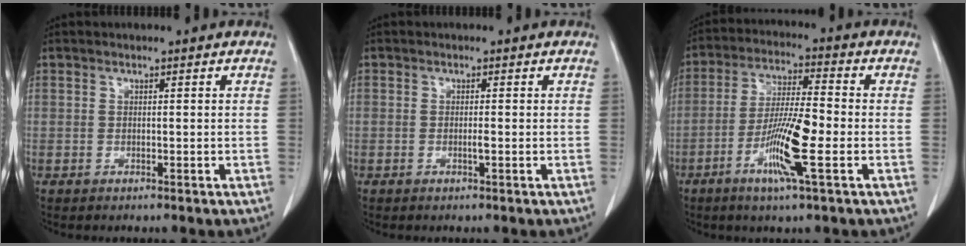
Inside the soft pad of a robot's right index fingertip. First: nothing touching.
{"total": 0.8, "force": [-0.2, 0.0, 0.8], "torque": [-0.018, -0.001, -0.004]}
{"total": 10.6, "force": [-3.7, 0.4, 10.0], "torque": [-0.192, -0.013, -0.073]}